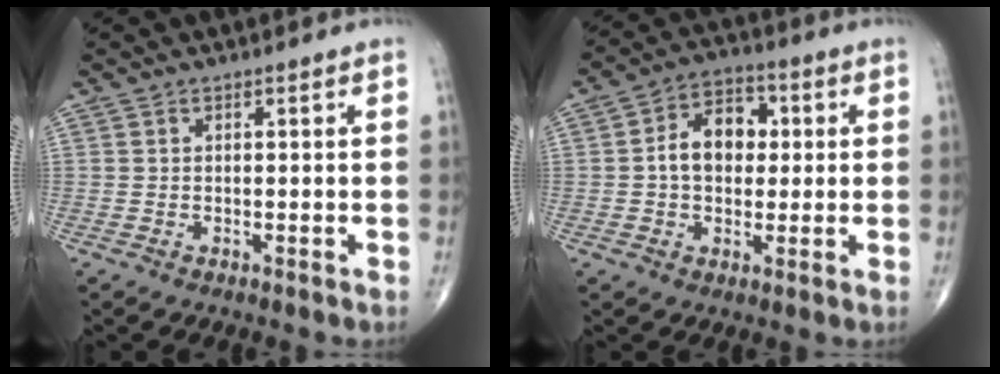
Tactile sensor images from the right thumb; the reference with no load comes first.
{"total": 9.5, "force": [0.7, 6.8, 6.7], "torque": [-0.085, 0.022, 0.005]}